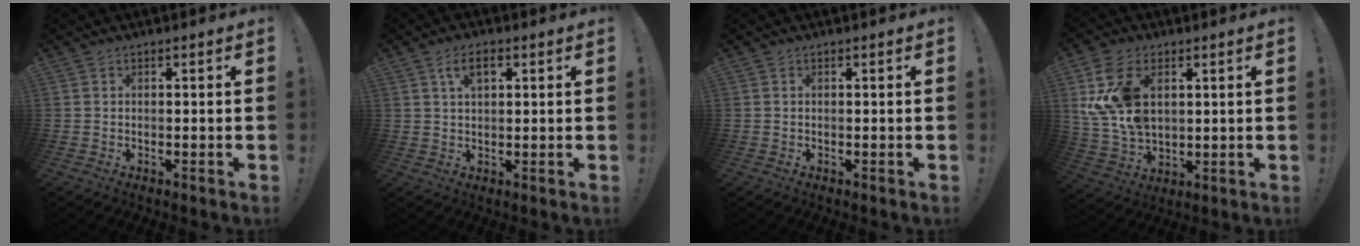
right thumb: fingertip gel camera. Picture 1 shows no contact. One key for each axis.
{"total": 5.3, "fx": 2.2, "fy": 2.8, "fz": 4.0, "tx": -0.067, "ty": 0.002, "tz": 0.037}
{"total": 0.0}
{"total": 14.9, "fx": 4.8, "fy": 9.9, "fz": 10.1, "tx": -0.204, "ty": -0.014, "tz": 0.094}